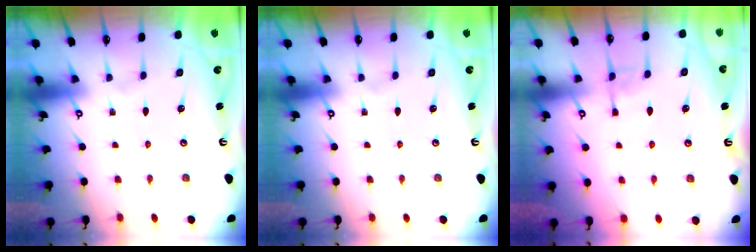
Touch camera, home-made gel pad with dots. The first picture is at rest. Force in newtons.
{"total": 0.0}
{"total": 3.4, "press": 3.4, "slide": 0.6}